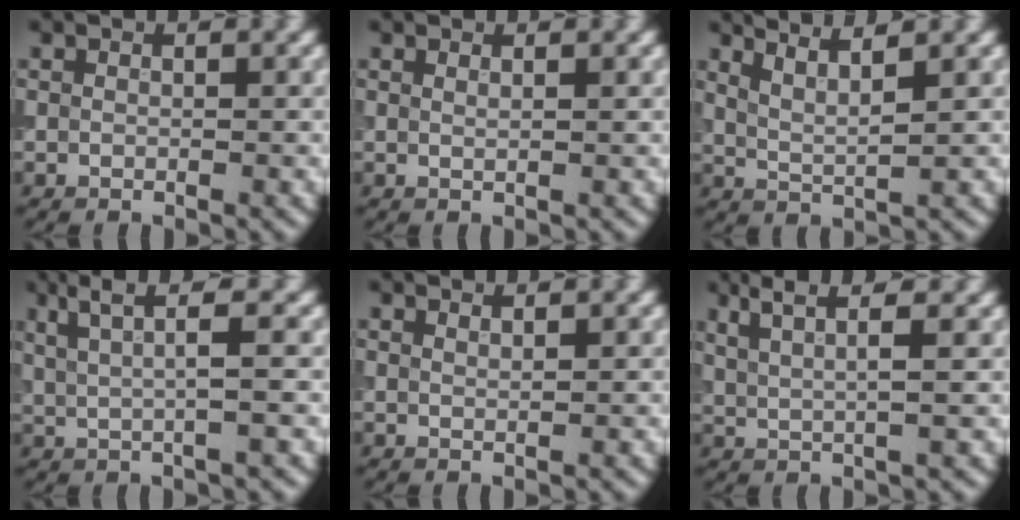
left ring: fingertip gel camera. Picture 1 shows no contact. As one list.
[{"total": 0.8, "force": [0.5, 0.3, 0.5], "torque": [0.000, -0.001, 0.005]}, {"total": 3.5, "force": [2.7, 0.6, 2.1], "torque": [-0.031, 0.011, 0.039]}, {"total": 3.9, "force": [1.7, 0.5, 3.5], "torque": [-0.061, 0.004, 0.034]}, {"total": 1.2, "force": [1.0, 0.3, 0.6], "torque": [0.002, 0.001, 0.007]}, {"total": 4.4, "force": [2.9, 0.9, 3.2], "torque": [-0.050, 0.011, 0.040]}]